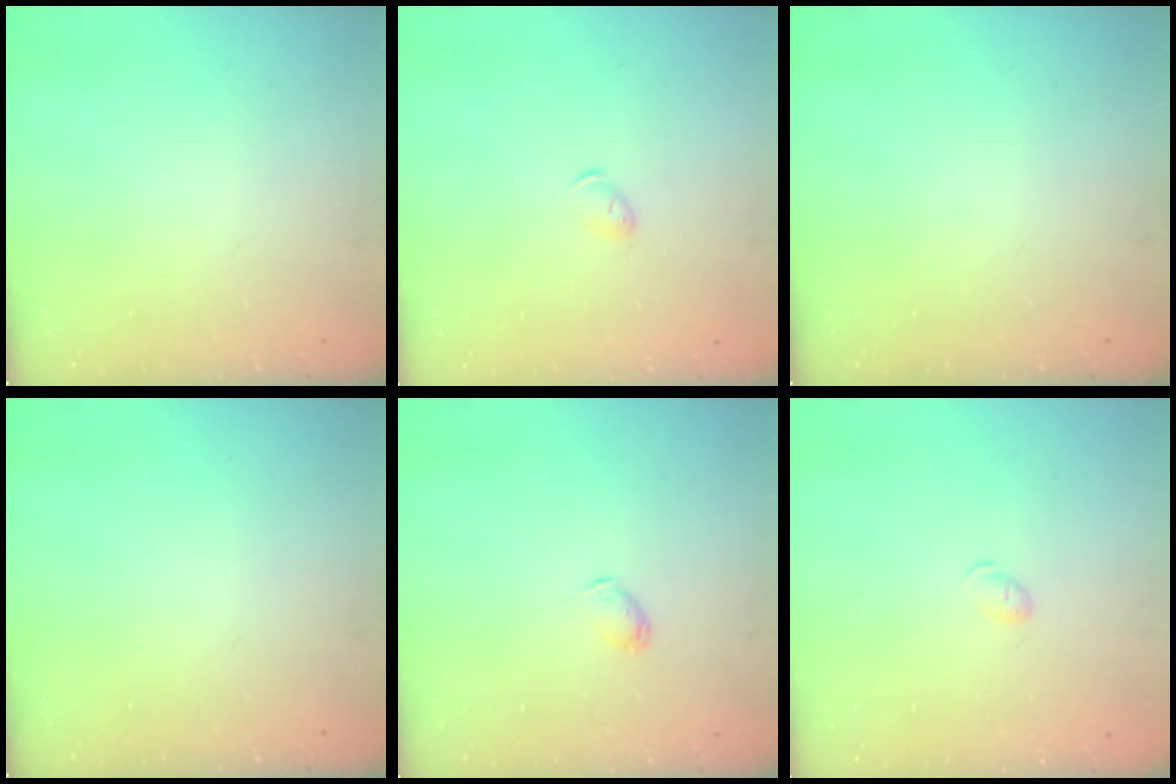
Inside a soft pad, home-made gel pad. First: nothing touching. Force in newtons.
{"total": 3.9, "press": 3.8, "slide": 1.0}
{"total": 0.0}
{"total": 0.0}
{"total": 2.7, "press": 2.7, "slide": 0.5}
{"total": 3.7, "press": 3.6, "slide": 0.6}